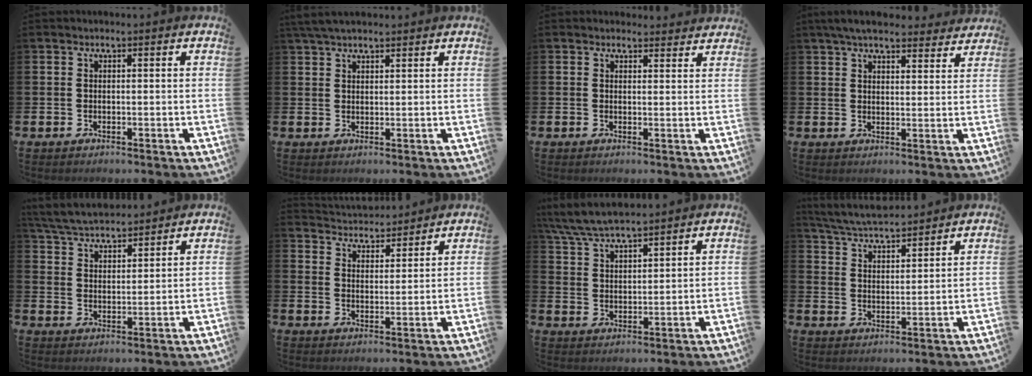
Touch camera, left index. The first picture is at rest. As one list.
[{"total": 3.7, "force": [3.2, 1.0, 1.6], "torque": [-0.031, -0.004, 0.057]}, {"total": 1.9, "force": [1.9, 0.5, -0.1], "torque": [0.013, -0.011, 0.031]}, {"total": 6.0, "force": [5.6, 1.3, 1.8], "torque": [-0.036, -0.023, 0.100]}, {"total": 5.3, "force": [5.2, 0.9, 0.6], "torque": [-0.032, -0.028, 0.092]}, {"total": 4.4, "force": [4.3, 0.7, -0.3], "torque": [-0.010, -0.028, 0.076]}, {"total": 6.4, "force": [6.1, 0.7, 1.7], "torque": [-0.054, -0.024, 0.112]}, {"total": 5.5, "force": [5.4, 0.4, 1.0], "torque": [-0.039, -0.032, 0.095]}]